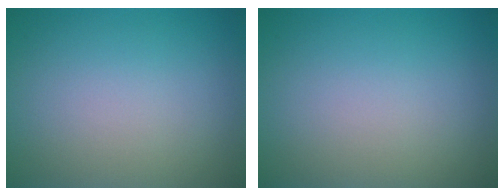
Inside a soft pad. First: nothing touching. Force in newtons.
{"total": 0.0}